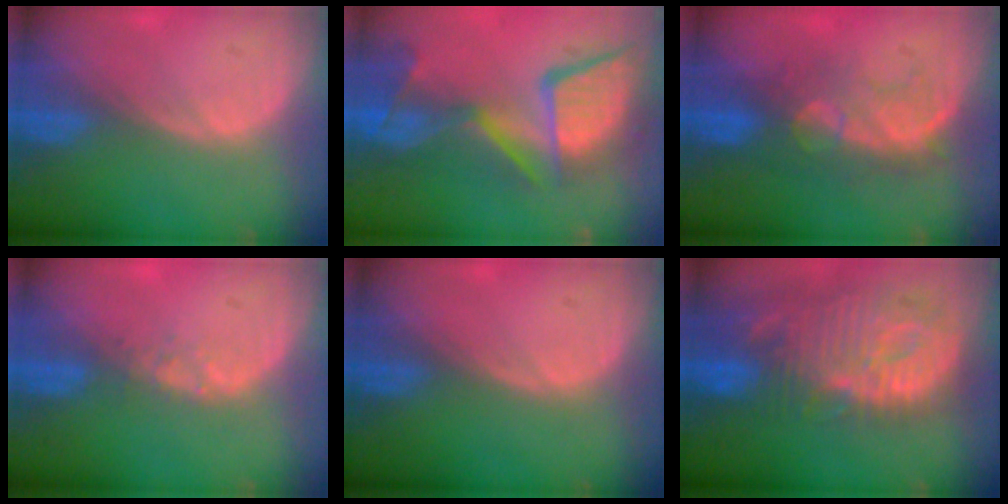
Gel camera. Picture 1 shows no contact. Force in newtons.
{"total": 13.5, "press": 11.1, "slide": 7.7}
{"total": 7.8, "press": 7.7, "slide": 1.2}
{"total": 1.4, "press": 1.4, "slide": 0.2}
{"total": 0.0}
{"total": 13.6, "press": 11.8, "slide": 6.7}